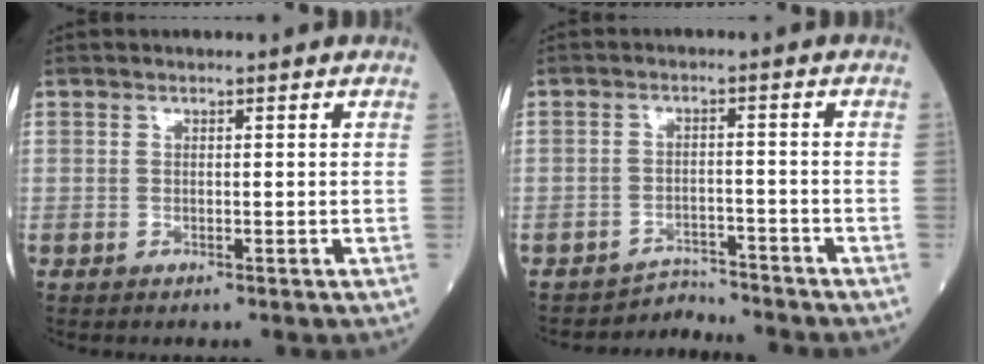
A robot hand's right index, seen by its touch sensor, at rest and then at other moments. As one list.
[{"total": 3.8, "force": [-3.4, 0.1, -1.7], "torque": [0.034, 0.005, -0.051]}]